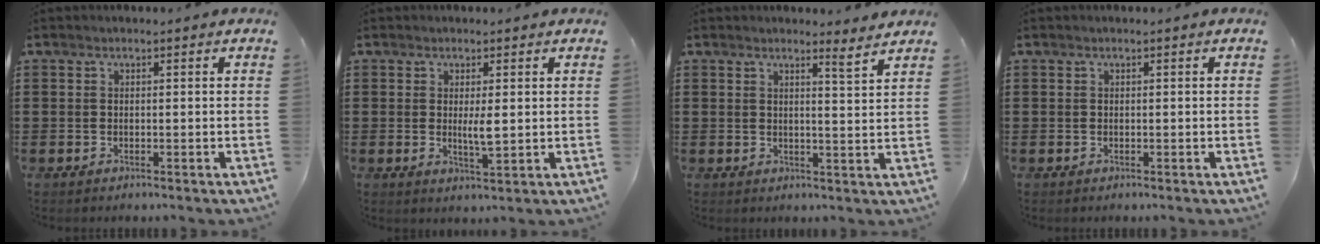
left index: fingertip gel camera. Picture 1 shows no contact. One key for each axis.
{"total": 3.2, "fx": 0.5, "fy": 0.7, "fz": 3.1, "tx": -0.052, "ty": -0.005, "tz": 0.007}
{"total": 2.4, "fx": 2.1, "fy": -0.8, "fz": 0.9, "tx": -0.018, "ty": -0.019, "tz": 0.030}
{"total": 0.0}